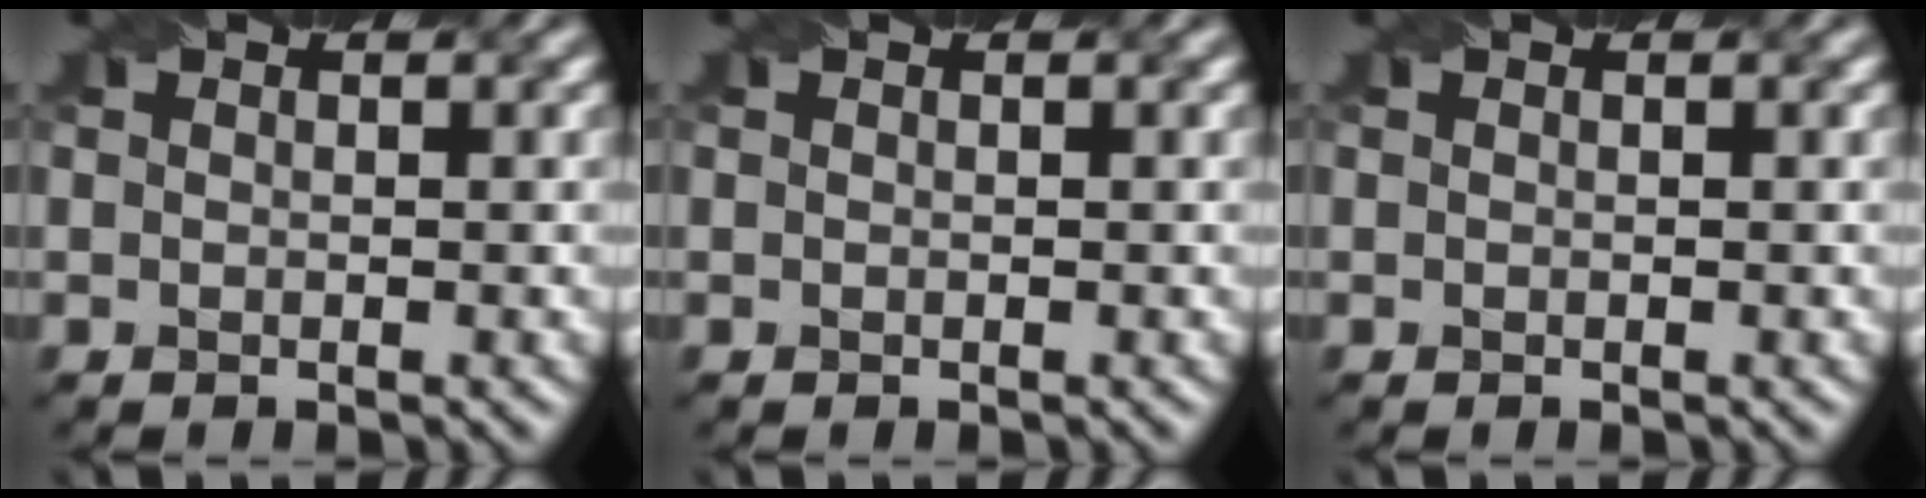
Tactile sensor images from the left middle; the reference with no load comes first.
{"total": 0.0}
{"total": 0.0}